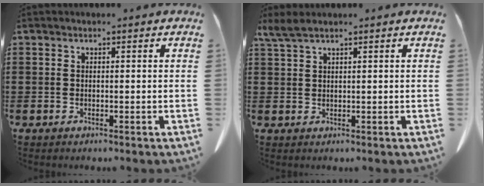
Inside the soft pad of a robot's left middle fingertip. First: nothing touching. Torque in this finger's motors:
{"motor_torque": [0.14, -0.05, 0.11, 0.02]}